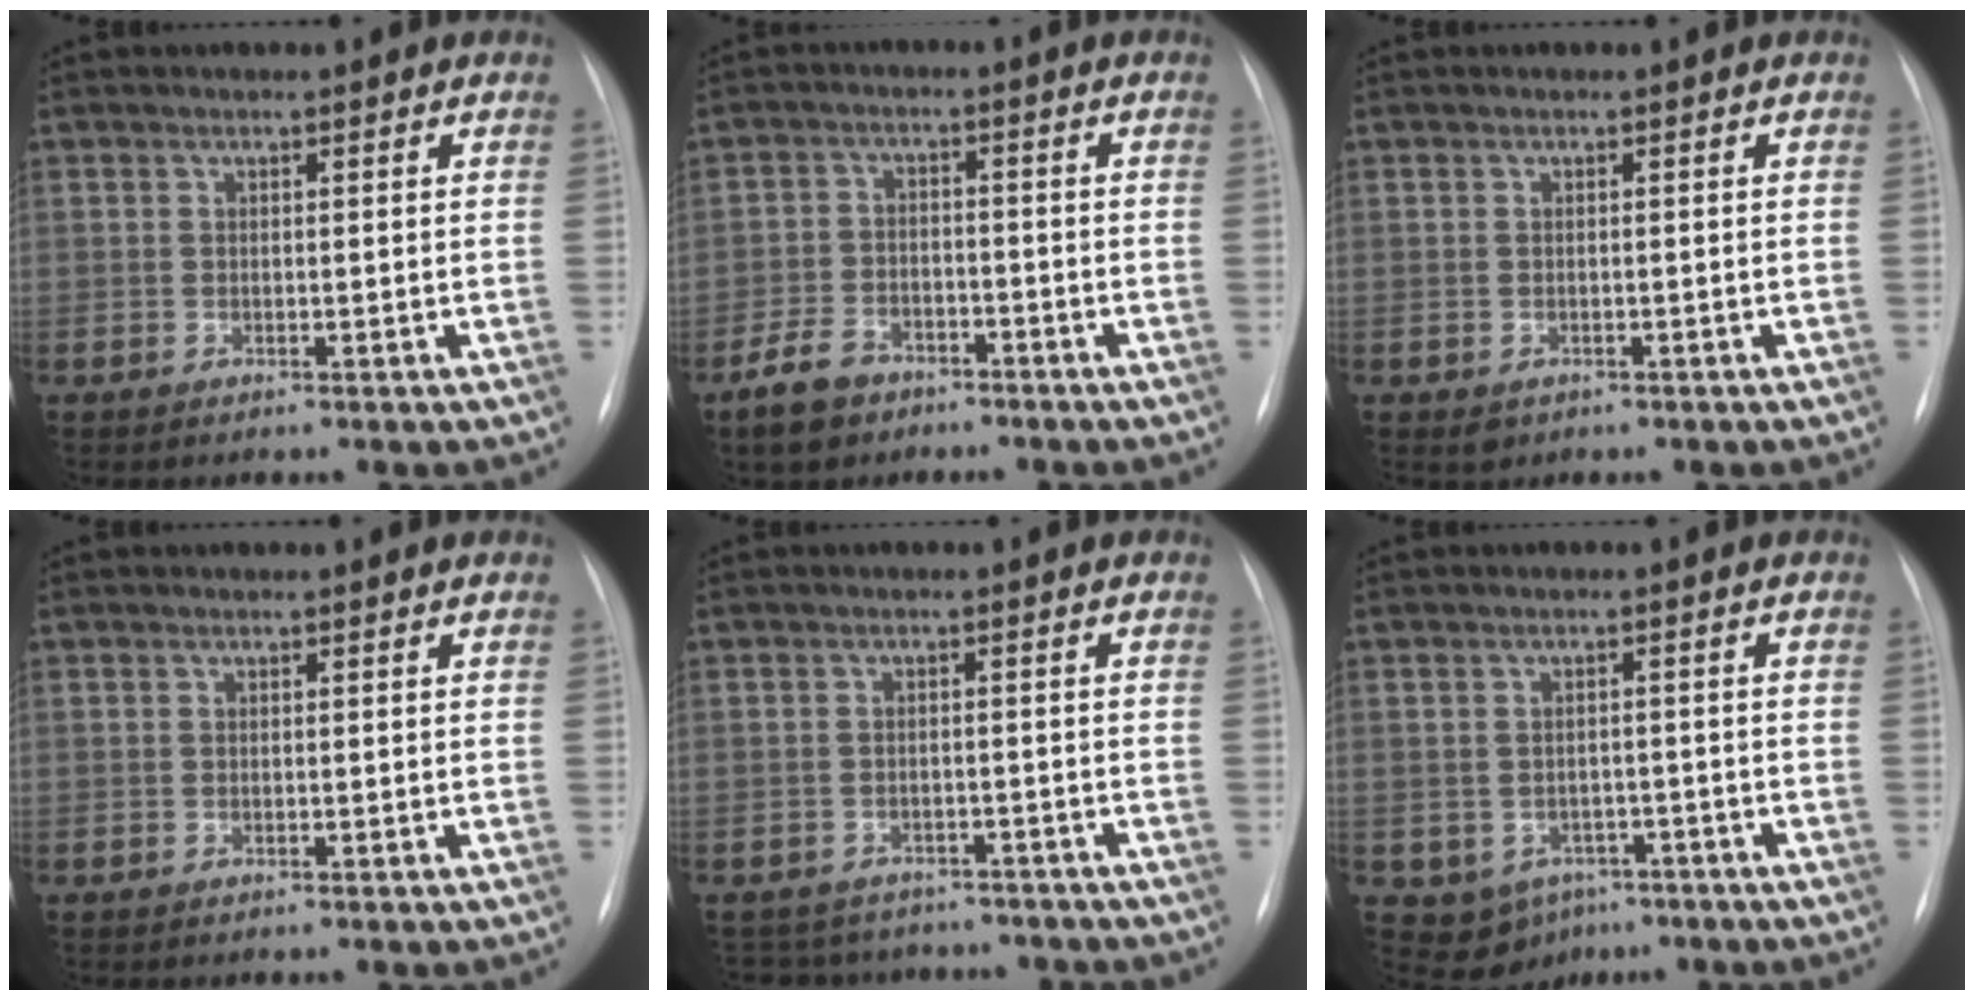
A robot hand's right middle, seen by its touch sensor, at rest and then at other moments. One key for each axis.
{"total": 5.9, "fx": -4.2, "fy": 3.4, "fz": 2.4, "tx": -0.060, "ty": 0.000, "tz": -0.072}
{"total": 1.2, "fx": -0.6, "fy": 1.0, "fz": 0.3, "tx": -0.005, "ty": 0.002, "tz": -0.003}
{"total": 0.0}
{"total": 10.8, "fx": -9.5, "fy": 4.6, "fz": 1.8, "tx": -0.034, "ty": 0.020, "tz": -0.108}
{"total": 6.3, "fx": -3.3, "fy": 5.0, "fz": 2.0, "tx": -0.032, "ty": 0.010, "tz": -0.034}